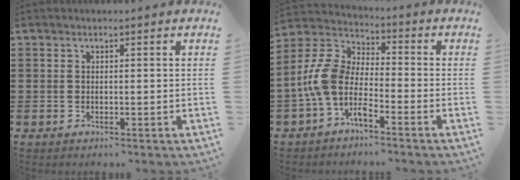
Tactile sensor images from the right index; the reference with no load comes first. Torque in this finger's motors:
{"motor_torque": [1.08, 1.06, 0.35, 0.21]}